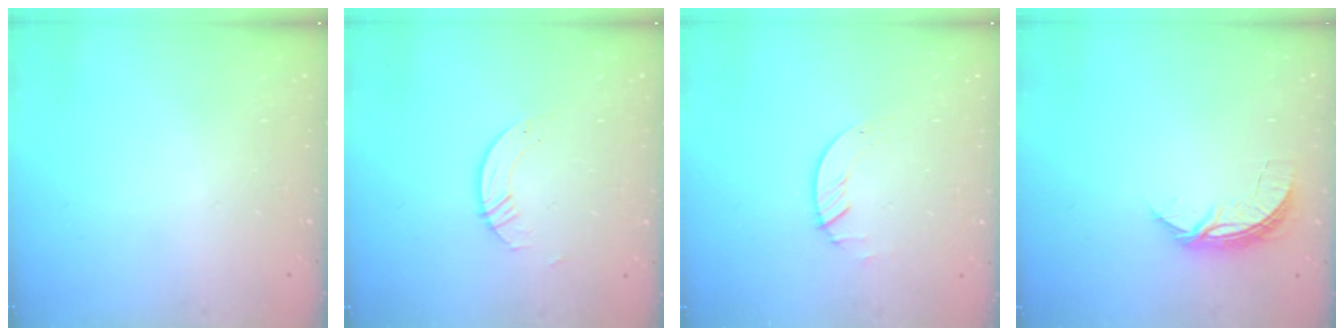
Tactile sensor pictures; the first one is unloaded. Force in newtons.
{"total": 2.2, "press": 2.2, "slide": 0.2}
{"total": 1.3, "press": 1.2, "slide": 0.1}
{"total": 5.6, "press": 5.6, "slide": 0.5}